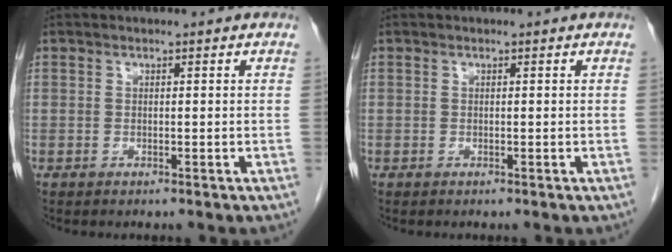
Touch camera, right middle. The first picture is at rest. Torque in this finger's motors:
{"motor_torque": [0.00, 0.00, 0.00, 0.00]}